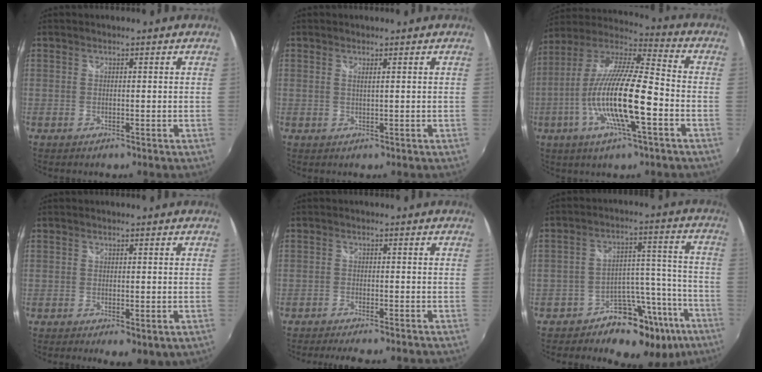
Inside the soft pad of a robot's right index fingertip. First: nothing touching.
{"total": 0.7, "force": [0.5, -0.2, 0.5], "torque": [-0.009, -0.001, 0.008]}
{"total": 18.3, "force": [-5.6, 3.2, 17.2], "torque": [-0.320, -0.018, -0.110]}
{"total": 5.1, "force": [-2.5, 1.8, 4.1], "torque": [-0.066, -0.024, -0.029]}
{"total": 9.4, "force": [-8.2, 1.5, 4.3], "torque": [-0.097, -0.017, -0.120]}
{"total": 15.9, "force": [-11.7, 8.8, 6.2], "torque": [-0.073, 0.052, -0.154]}